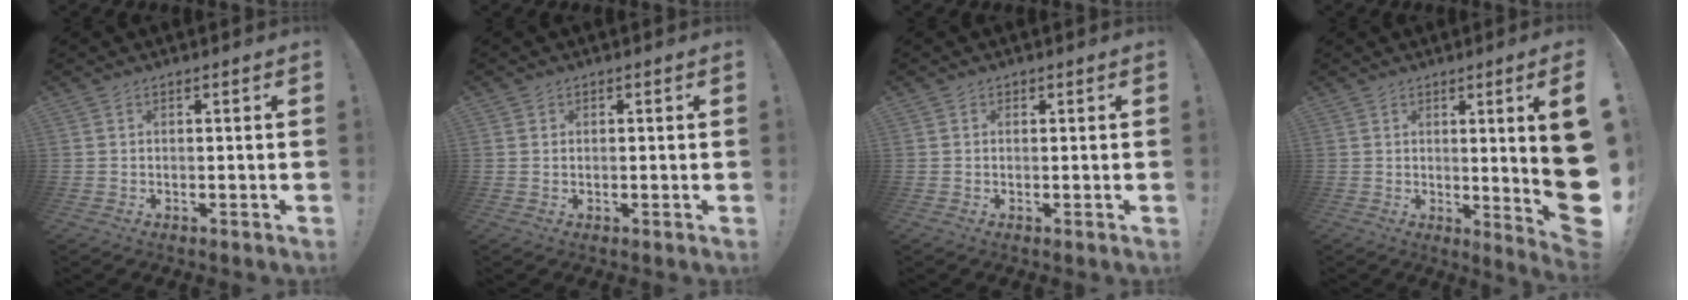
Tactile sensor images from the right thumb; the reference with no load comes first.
{"total": 0.9, "force": [0.5, 0.8, -0.1], "torque": [0.002, 0.004, 0.009]}
{"total": 0.6, "force": [0.3, 0.5, 0.0], "torque": [0.006, -0.002, 0.003]}
{"total": 11.7, "force": [0.9, -0.9, 11.7], "torque": [-0.161, -0.033, 0.010]}